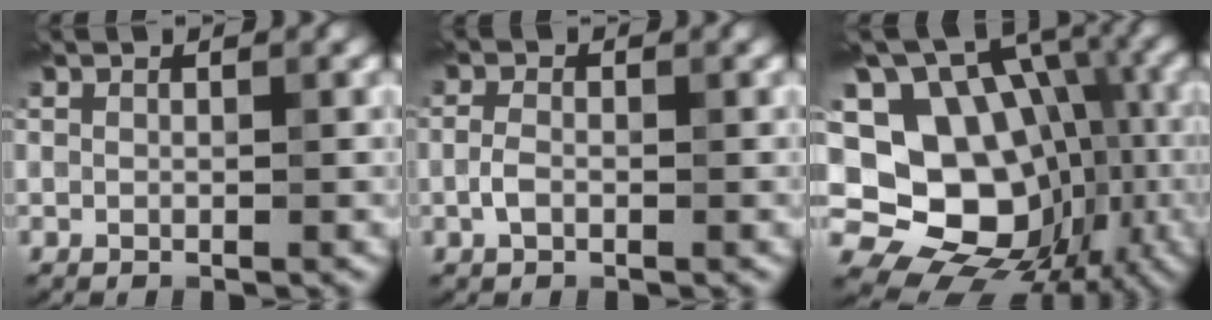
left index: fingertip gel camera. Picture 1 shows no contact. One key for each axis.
{"total": 1.5, "fx": -0.7, "fy": 0.9, "fz": 1.0, "tx": -0.023, "ty": 0.000, "tz": -0.018}
{"total": 15.4, "fx": -1.4, "fy": 12.2, "fz": 9.3, "tx": -0.151, "ty": 0.000, "tz": -0.011}